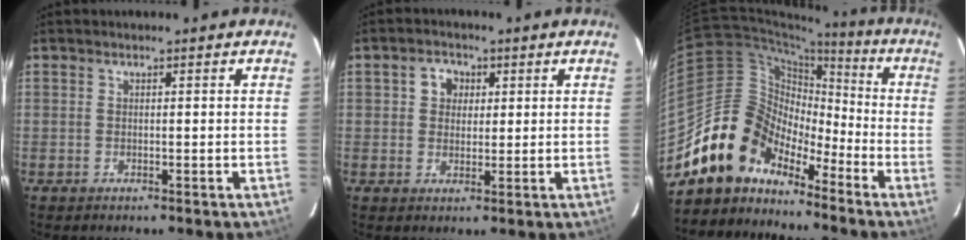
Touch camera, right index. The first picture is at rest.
{"total": 3.9, "force": [1.1, 3.5, 1.4], "torque": [-0.018, 0.014, 0.019]}
{"total": 13.4, "force": [-10.8, 7.3, 3.2], "torque": [-0.063, 0.033, -0.211]}